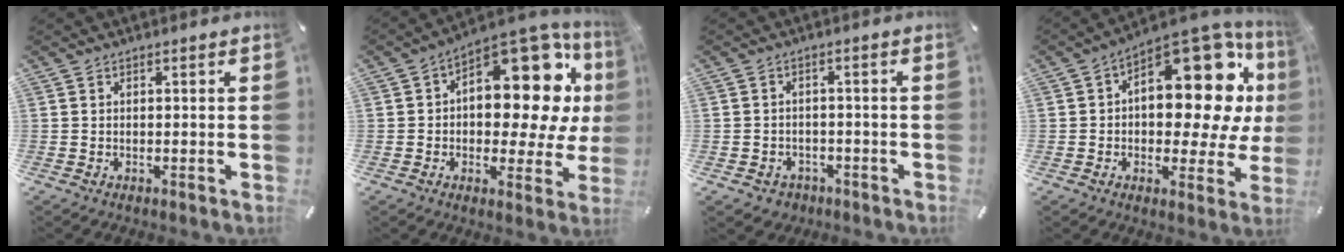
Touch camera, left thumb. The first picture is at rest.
{"total": 17.8, "force": [6.5, 9.8, 13.4], "torque": [-0.165, -0.070, 0.105]}
{"total": 3.4, "force": [-1.7, 2.9, 0.8], "torque": [-0.014, 0.008, -0.032]}
{"total": 20.6, "force": [7.1, 10.9, 16.0], "torque": [-0.192, -0.074, 0.117]}